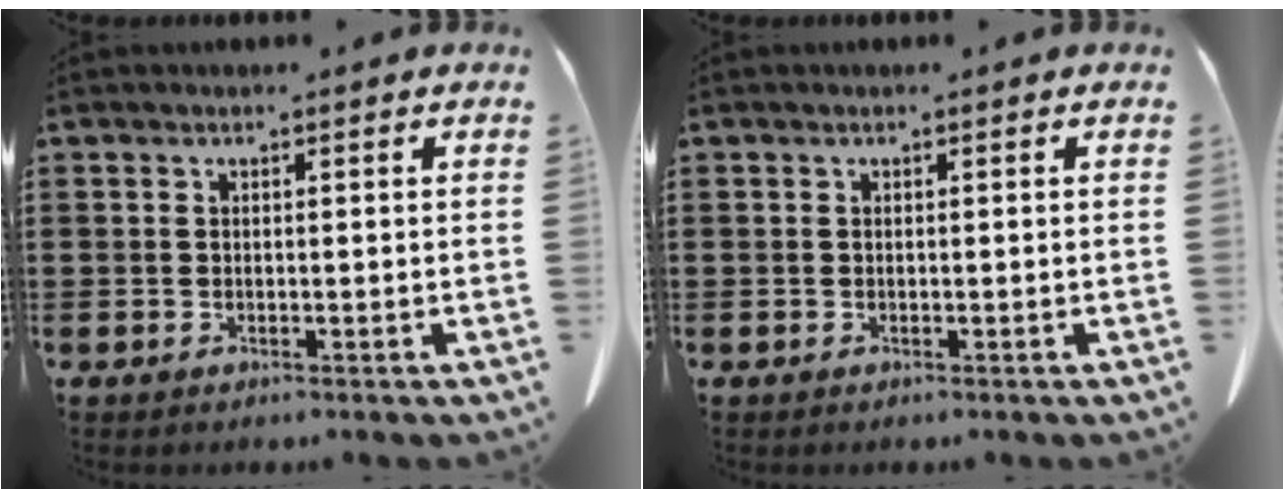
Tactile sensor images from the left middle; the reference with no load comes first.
{"total": 0.0}